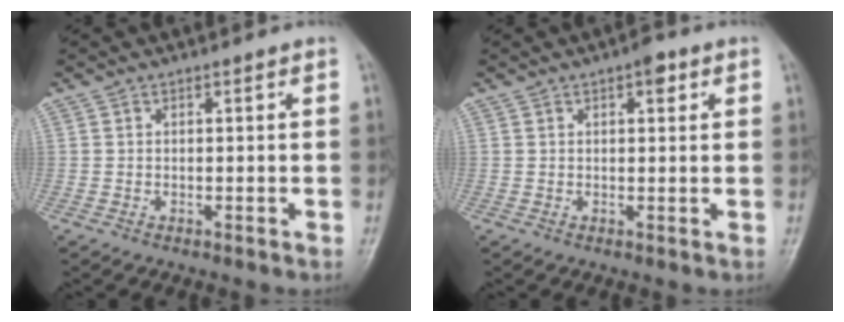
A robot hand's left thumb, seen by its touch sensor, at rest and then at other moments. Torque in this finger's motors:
{"motor_torque": [0.40, 0.27, 0.26, -0.37, 0.00]}